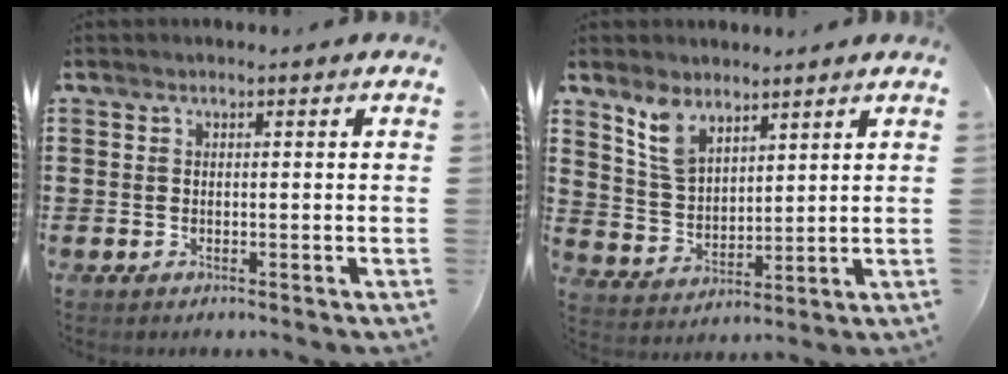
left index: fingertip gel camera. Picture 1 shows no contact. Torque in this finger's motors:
{"motor_torque": [0.01, -0.18, -0.37, -0.14]}